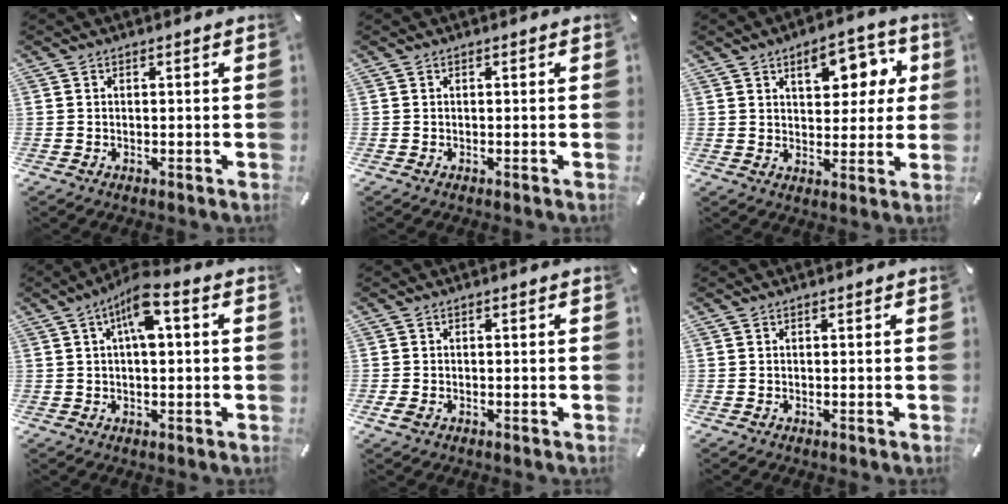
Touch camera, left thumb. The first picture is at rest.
{"total": 0.0}
{"total": 10.9, "force": [4.7, 6.7, 7.2], "torque": [-0.085, -0.011, 0.074]}
{"total": 7.5, "force": [2.3, 2.7, 6.6], "torque": [-0.111, 0.004, 0.036]}
{"total": 1.4, "force": [-0.6, 0.9, 0.9], "torque": [-0.021, -0.001, -0.012]}
{"total": 0.0}